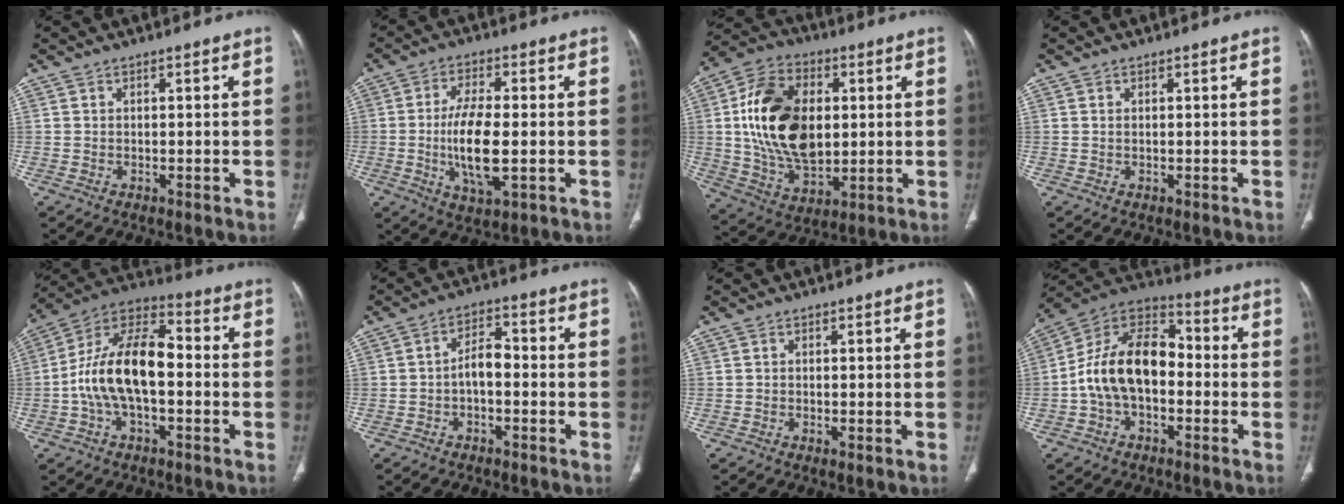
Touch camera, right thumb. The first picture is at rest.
{"total": 11.0, "force": [-1.4, 4.1, 10.1], "torque": [-0.198, -0.005, -0.024]}
{"total": 20.5, "force": [2.3, 13.2, 15.5], "torque": [-0.260, -0.003, 0.049]}
{"total": 0.0}
{"total": 16.3, "force": [-1.8, 8.3, 13.9], "torque": [-0.253, 0.045, -0.040]}
{"total": 4.8, "force": [-1.2, 2.6, 3.9], "torque": [-0.058, 0.026, -0.027]}
{"total": 0.5, "force": [-0.2, 0.1, 0.5], "torque": [-0.014, -0.003, -0.003]}
{"total": 16.1, "force": [-2.1, 10.3, 12.2], "torque": [-0.202, 0.048, -0.045]}